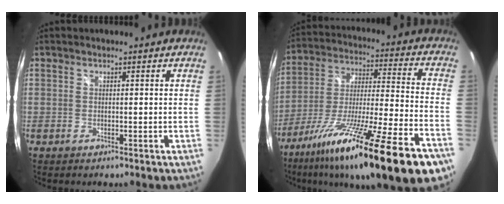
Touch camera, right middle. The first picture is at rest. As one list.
[{"total": 29.7, "force": [-18.9, 2.4, 22.8], "torque": [-0.370, -0.075, -0.309]}]